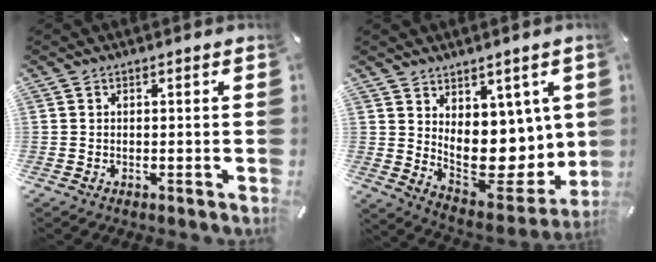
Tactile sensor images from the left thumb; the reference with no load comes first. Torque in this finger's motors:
{"motor_torque": [0.62, 0.66, 0.17, -0.25, 0.26]}